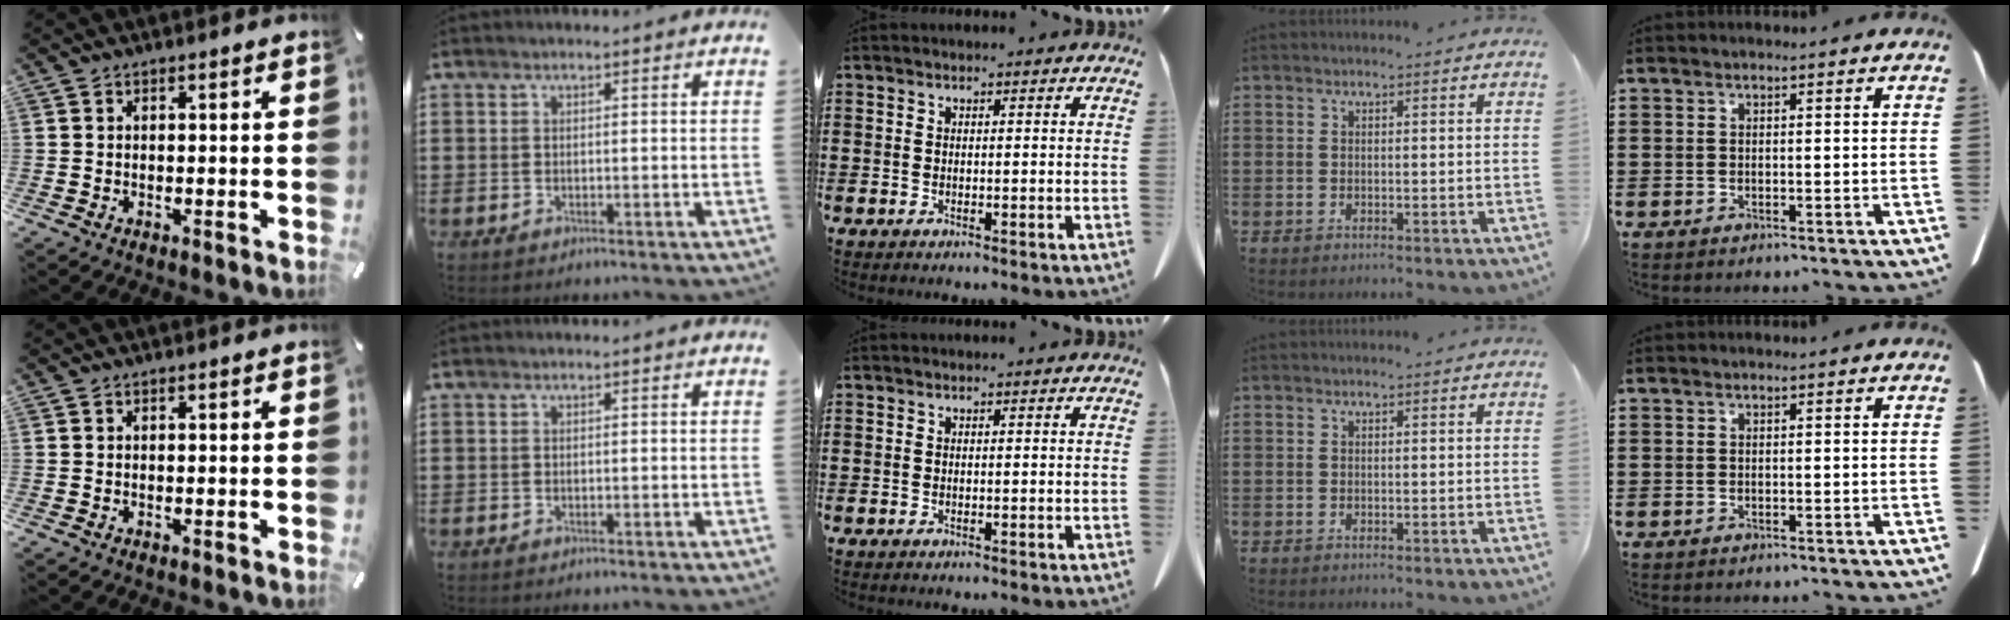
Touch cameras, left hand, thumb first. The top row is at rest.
{}